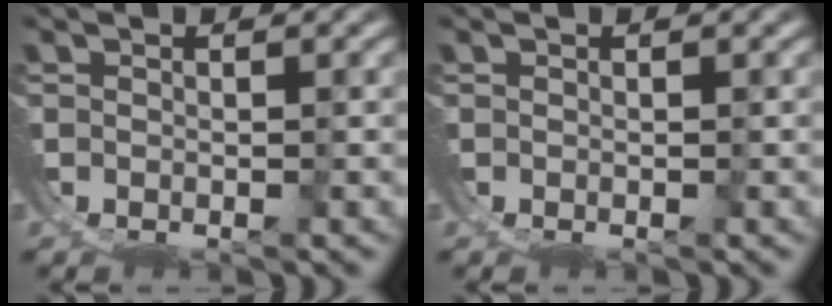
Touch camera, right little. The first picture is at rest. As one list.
[{"total": 0.0}]